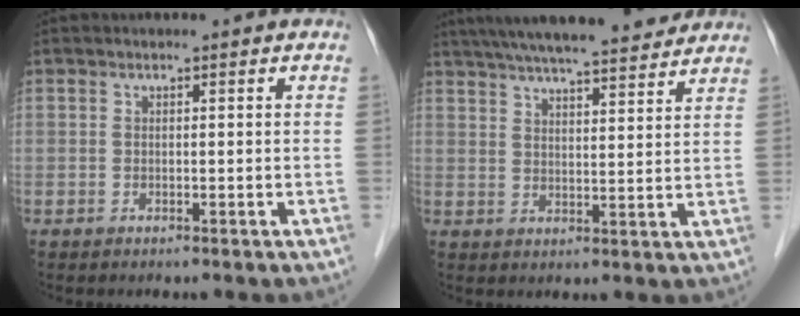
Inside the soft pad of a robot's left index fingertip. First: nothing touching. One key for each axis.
{"total": 18.3, "fx": 16.2, "fy": 2.1, "fz": 8.3, "tx": -0.139, "ty": 0.035, "tz": 0.232}